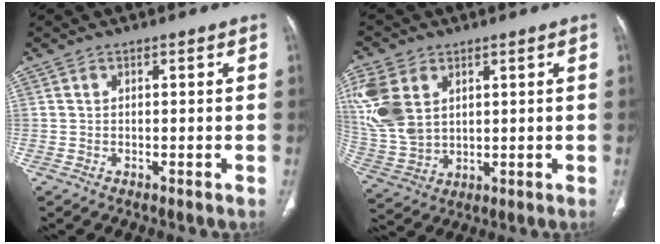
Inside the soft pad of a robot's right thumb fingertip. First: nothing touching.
{"total": 13.5, "force": [4.4, 9.3, 8.8], "torque": [-0.195, -0.009, 0.101]}